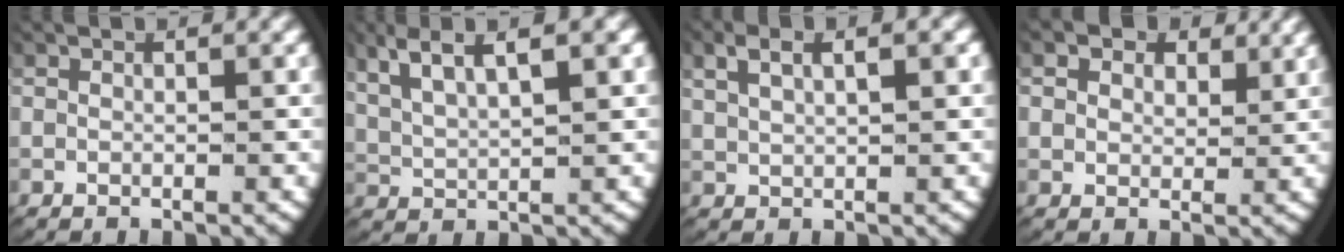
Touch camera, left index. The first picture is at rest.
{"total": 6.7, "force": [3.7, 3.3, 4.4], "torque": [-0.091, 0.013, 0.065]}
{"total": 3.1, "force": [1.8, 1.1, 2.3], "torque": [-0.040, 0.011, 0.036]}
{"total": 2.5, "force": [1.6, 1.5, 1.2], "torque": [-0.025, -0.007, 0.030]}